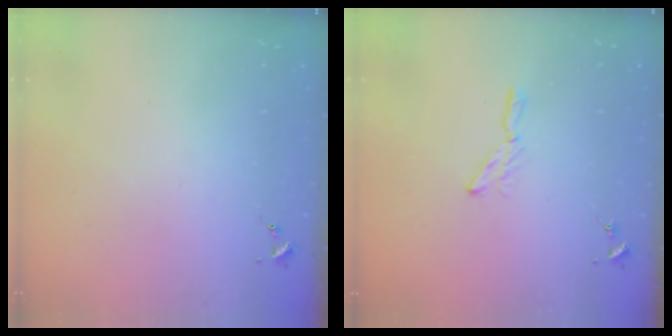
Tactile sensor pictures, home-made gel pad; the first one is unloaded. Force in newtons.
{"total": 3.9, "press": 3.8, "slide": 0.4}